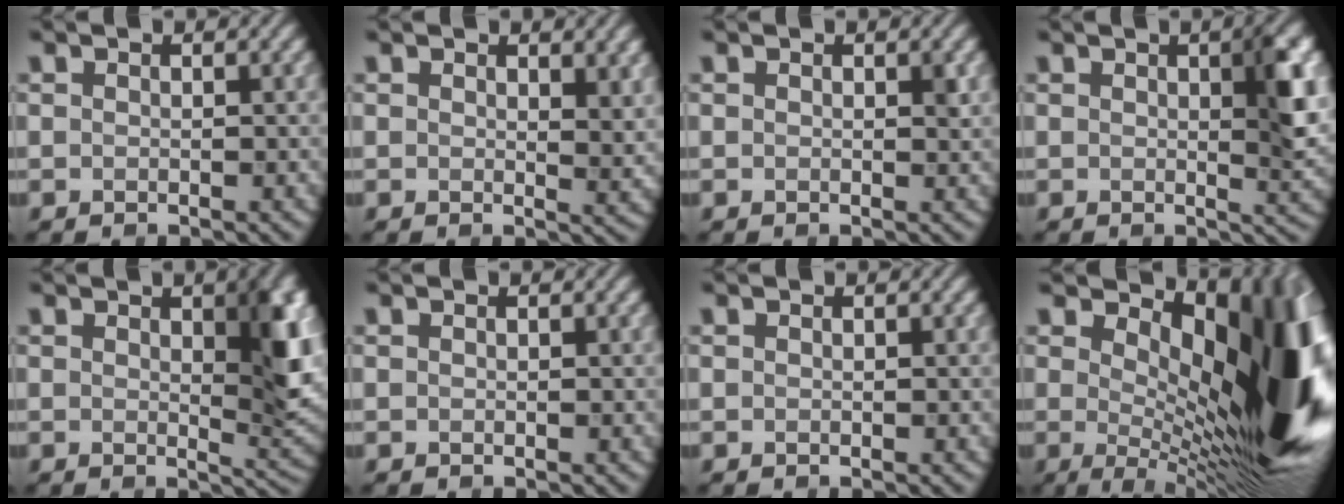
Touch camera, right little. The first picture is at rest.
{"total": 2.8, "force": [1.4, 1.0, 2.2], "torque": [-0.028, -0.008, 0.024]}
{"total": 0.7, "force": [0.2, 0.2, 0.6], "torque": [-0.006, -0.003, 0.004]}
{"total": 4.9, "force": [1.1, 1.2, 4.6], "torque": [-0.060, -0.001, 0.019]}
{"total": 6.8, "force": [1.5, 2.4, 6.2], "torque": [-0.069, -0.009, 0.029]}
{"total": 0.0}
{"total": 0.0}
{"total": 16.9, "force": [2.3, 7.4, 15.0], "torque": [-0.174, -0.003, 0.042]}